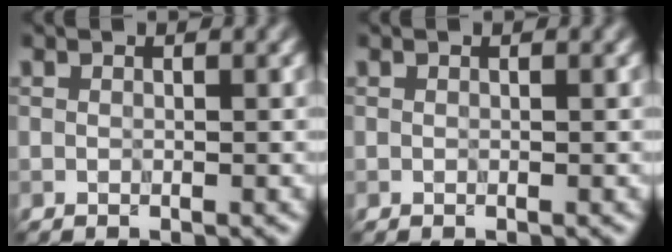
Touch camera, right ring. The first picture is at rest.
{"total": 0.0}